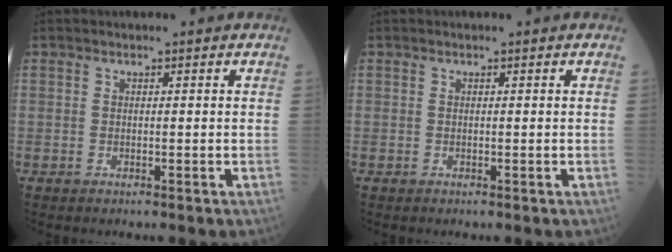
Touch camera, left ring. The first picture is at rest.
{"total": 0.0}